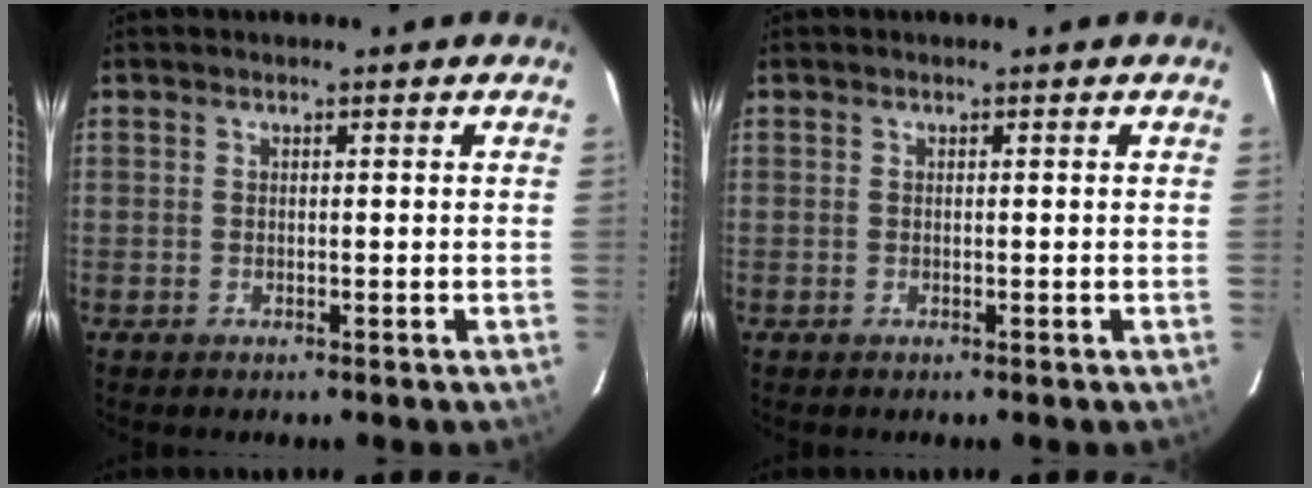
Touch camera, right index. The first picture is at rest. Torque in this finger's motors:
{"motor_torque": [0.19, 0.18, 0.00, 0.00]}